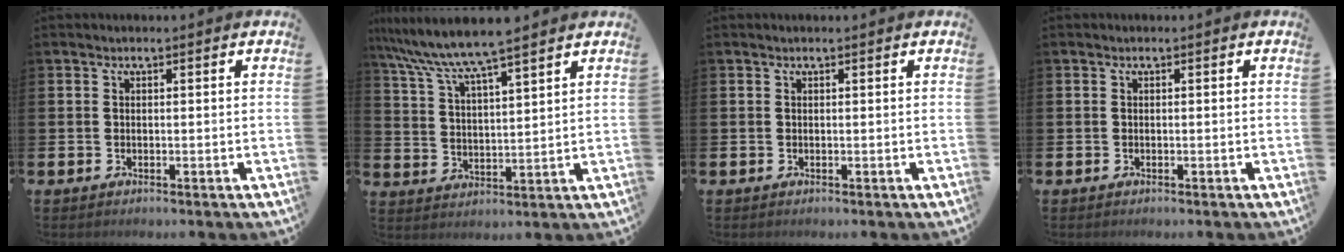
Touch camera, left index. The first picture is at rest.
{"total": 8.3, "force": [7.5, 0.3, 3.5], "torque": [-0.100, -0.031, 0.133]}
{"total": 0.0}
{"total": 0.0}